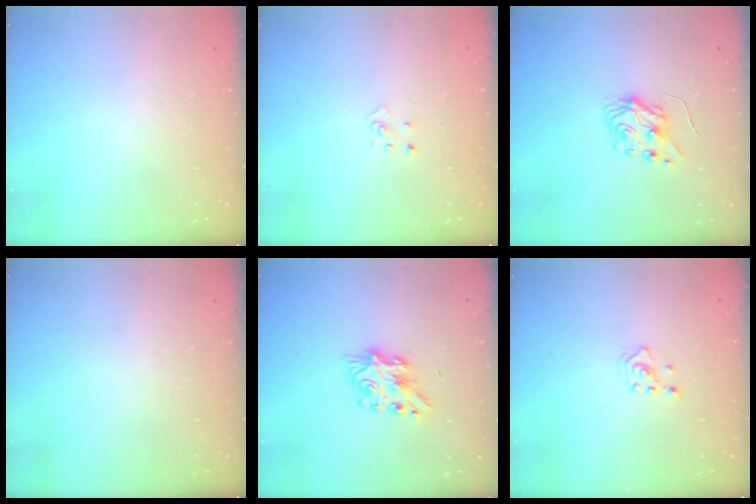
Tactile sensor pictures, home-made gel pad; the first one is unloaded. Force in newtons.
{"total": 2.8, "press": 2.8, "slide": 0.3}
{"total": 6.0, "press": 6.0, "slide": 0.6}
{"total": 0.0}
{"total": 7.2, "press": 7.2, "slide": 0.2}
{"total": 2.0, "press": 1.8, "slide": 0.9}